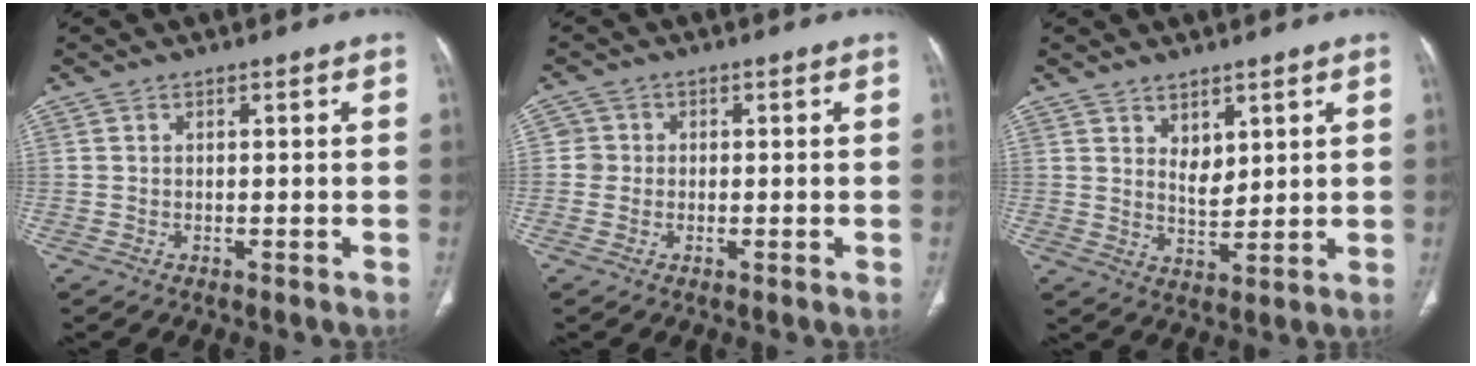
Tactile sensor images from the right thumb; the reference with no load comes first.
{"total": 2.2, "force": [0.1, 2.2, 0.1], "torque": [0.015, 0.007, -0.003]}
{"total": 4.7, "force": [2.6, 2.7, 2.9], "torque": [-0.033, -0.026, 0.054]}